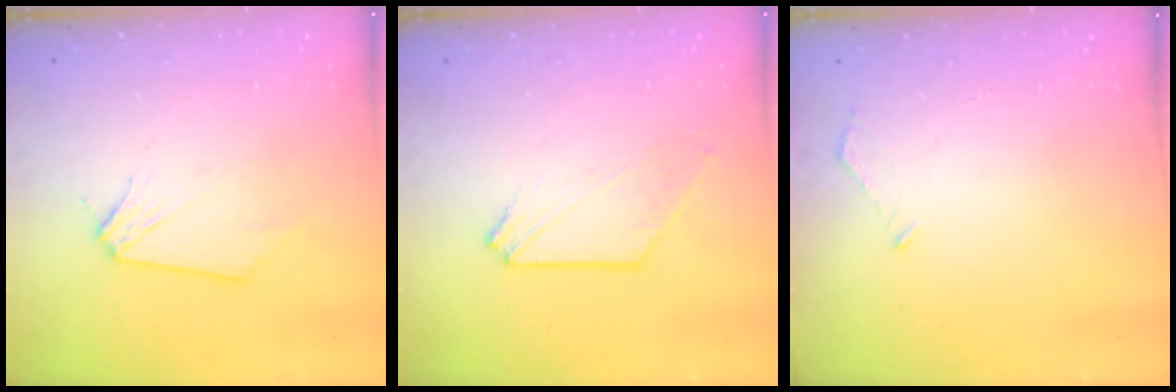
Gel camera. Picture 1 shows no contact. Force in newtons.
{"total": 1.0, "press": 1.0, "slide": 0.1}
{"total": 2.6, "press": 2.6, "slide": 0.3}